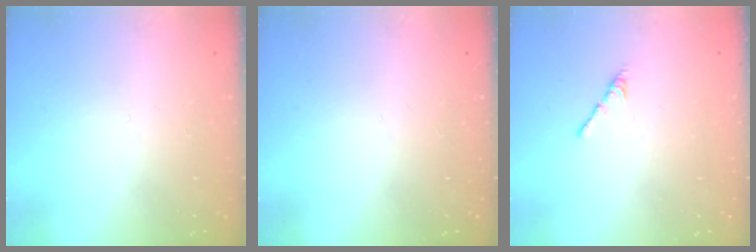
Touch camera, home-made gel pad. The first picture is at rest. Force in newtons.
{"total": 0.0}
{"total": 2.7, "press": 2.6, "slide": 0.8}